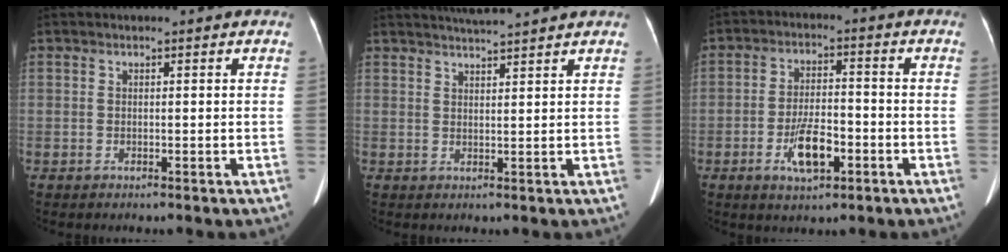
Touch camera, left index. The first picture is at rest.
{"total": 5.5, "force": [5.1, -0.9, 1.8], "torque": [-0.031, 0.019, 0.076]}
{"total": 7.2, "force": [-3.0, 2.7, 5.9], "torque": [-0.118, 0.002, -0.049]}